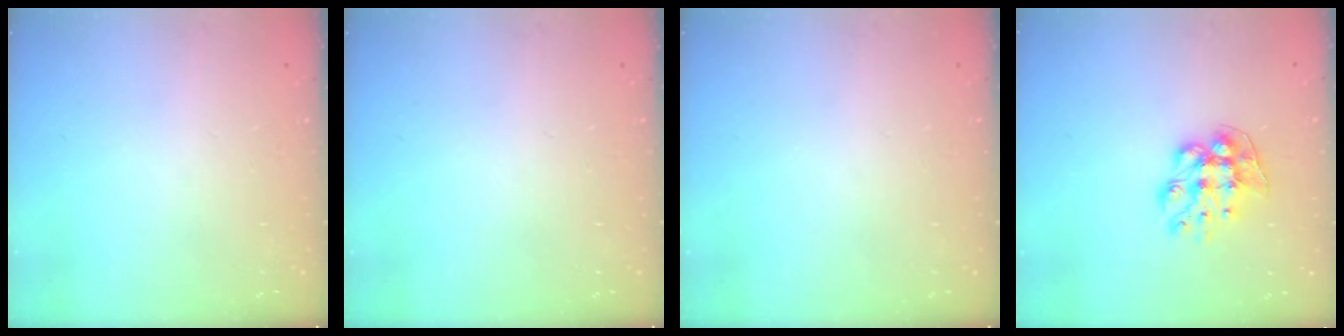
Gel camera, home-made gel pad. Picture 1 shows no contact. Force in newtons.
{"total": 0.0}
{"total": 0.0}
{"total": 9.6, "press": 9.6, "slide": 0.4}